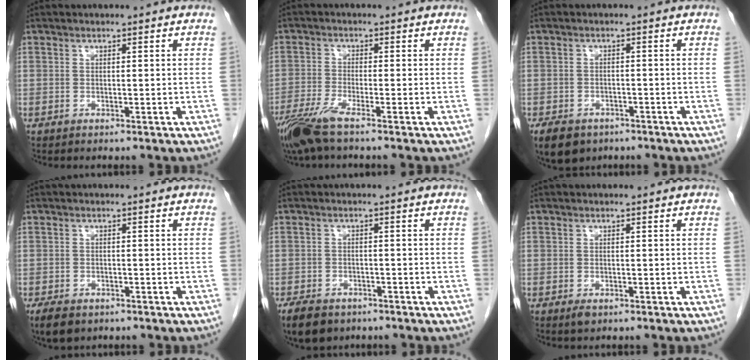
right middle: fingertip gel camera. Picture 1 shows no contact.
{"total": 6.0, "force": [-4.4, 0.1, 4.1], "torque": [-0.083, -0.018, -0.087]}
{"total": 8.4, "force": [-5.6, 5.3, 3.3], "torque": [-0.070, -0.005, -0.080]}
{"total": 4.8, "force": [-3.4, 2.5, 2.4], "torque": [-0.039, -0.007, -0.048]}
{"total": 7.4, "force": [-5.3, 4.1, 3.2], "torque": [-0.057, -0.005, -0.080]}
{"total": 1.1, "force": [-0.7, 0.5, 0.7], "torque": [-0.014, -0.001, -0.006]}